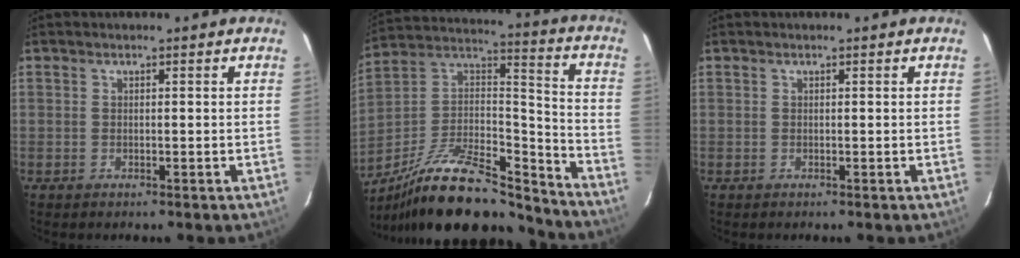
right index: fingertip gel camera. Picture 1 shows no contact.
{"total": 25.2, "force": [-19.1, 8.3, 14.2], "torque": [-0.261, 0.001, -0.309]}
{"total": 0.0}